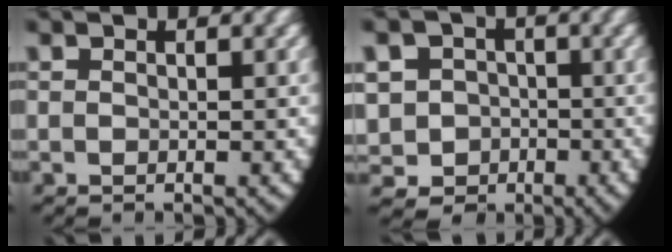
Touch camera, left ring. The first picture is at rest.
{"total": 11.6, "force": [-2.1, 10.9, 3.5], "torque": [-0.099, -0.045, -0.037]}